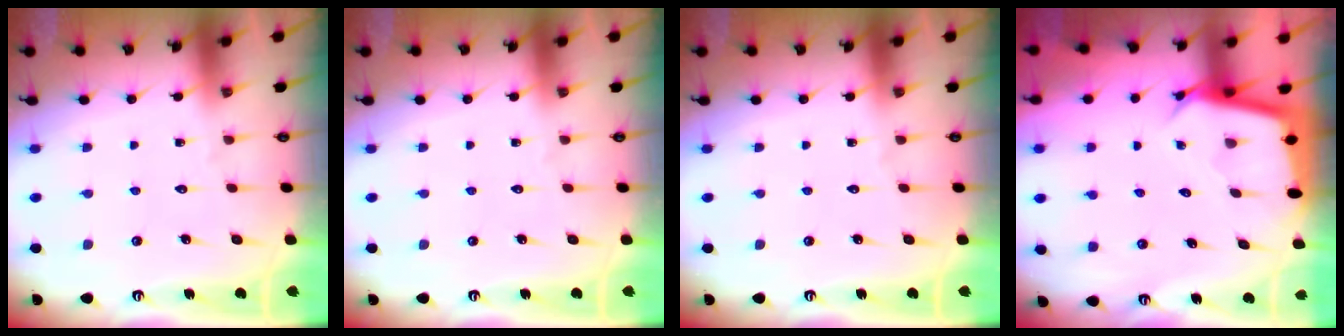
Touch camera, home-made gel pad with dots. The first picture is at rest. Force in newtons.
{"total": 0.0}
{"total": 0.0}
{"total": 2.8, "press": 2.8, "slide": 0.0}